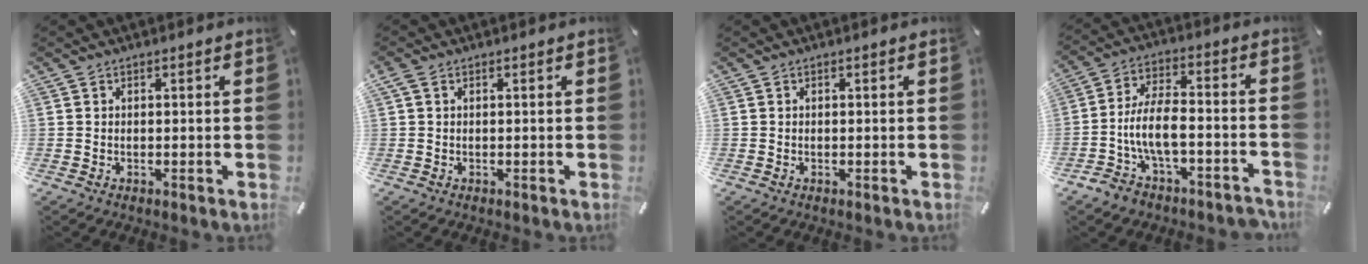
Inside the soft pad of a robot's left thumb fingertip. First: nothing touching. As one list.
[{"total": 1.1, "force": [0.2, 0.6, 0.9], "torque": [-0.019, 0.004, 0.002]}, {"total": 0.0}, {"total": 10.0, "force": [-3.2, 5.6, 7.6], "torque": [-0.152, 0.006, -0.057]}]